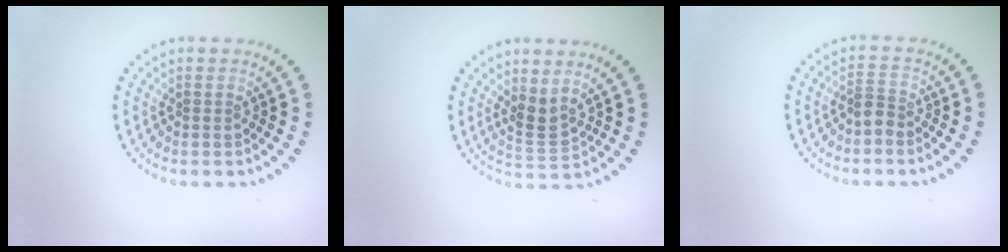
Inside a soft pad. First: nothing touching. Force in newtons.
{"total": 2.2, "press": 1.5, "slide": 1.6}
{"total": 1.7, "press": 1.3, "slide": 1.1}